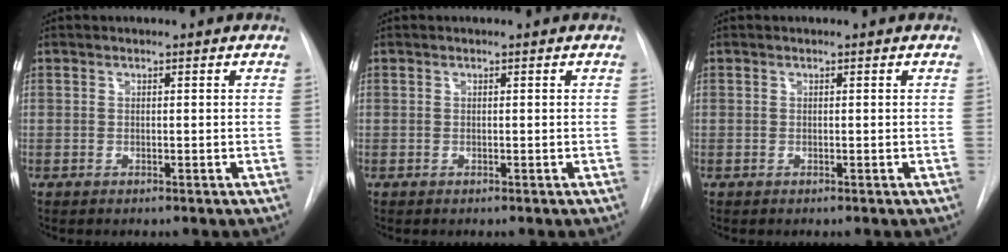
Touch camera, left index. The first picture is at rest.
{"total": 0.0}
{"total": 0.0}